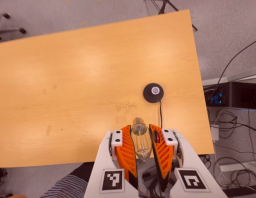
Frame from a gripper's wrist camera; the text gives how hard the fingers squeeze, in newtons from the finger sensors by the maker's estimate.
{"total": 23.5, "left": 25.6, "right": 21.3}